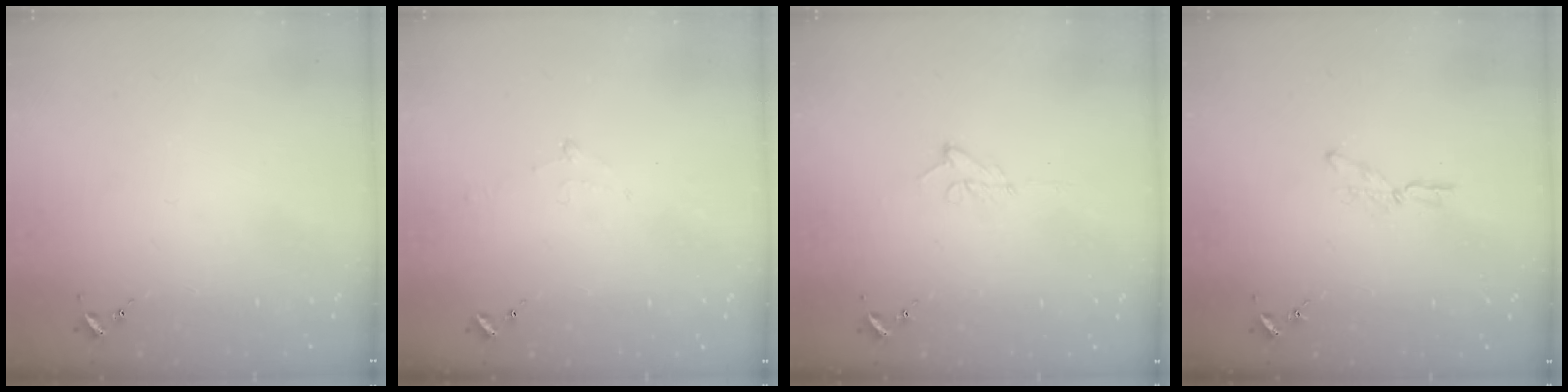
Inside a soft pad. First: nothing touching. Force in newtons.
{"total": 6.7, "press": 6.7, "slide": 0.7}
{"total": 6.5, "press": 6.5, "slide": 0.8}
{"total": 6.9, "press": 6.9, "slide": 0.4}